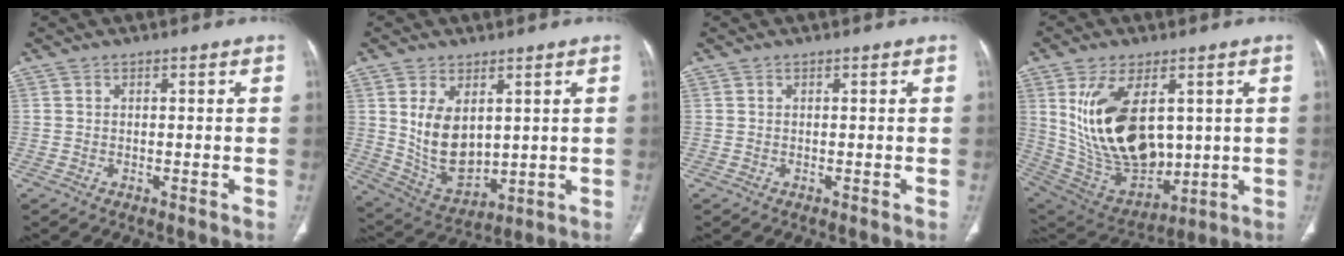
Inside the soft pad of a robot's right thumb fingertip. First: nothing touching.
{"total": 11.4, "force": [2.5, 6.9, 8.8], "torque": [-0.137, -0.022, 0.073]}
{"total": 0.0}
{"total": 21.4, "force": [3.9, 12.4, 17.0], "torque": [-0.296, -0.023, 0.101]}